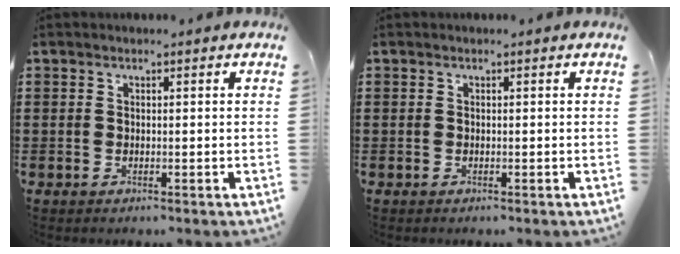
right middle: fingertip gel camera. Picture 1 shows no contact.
{"total": 0.0}